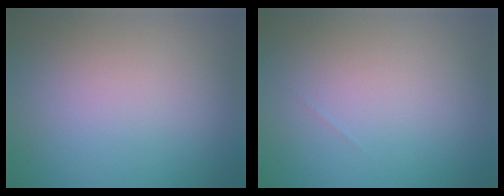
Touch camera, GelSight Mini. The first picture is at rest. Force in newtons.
{"total": 0.0}